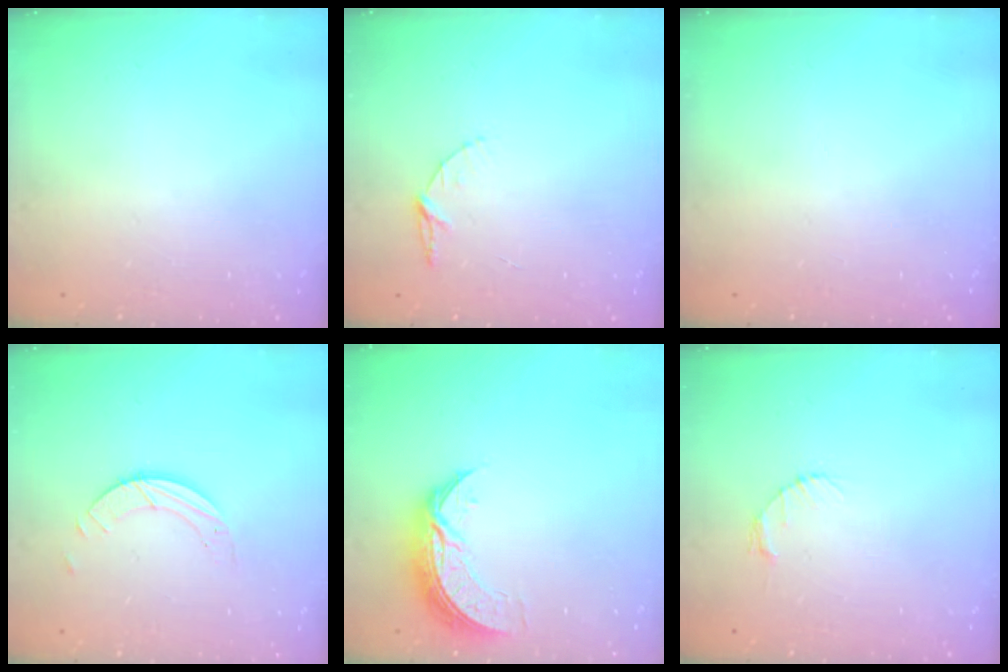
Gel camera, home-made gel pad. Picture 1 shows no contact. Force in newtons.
{"total": 5.2, "press": 5.1, "slide": 0.5}
{"total": 0.0}
{"total": 3.2, "press": 3.2, "slide": 0.3}
{"total": 8.0, "press": 8.0, "slide": 0.7}
{"total": 2.7, "press": 2.7, "slide": 0.4}